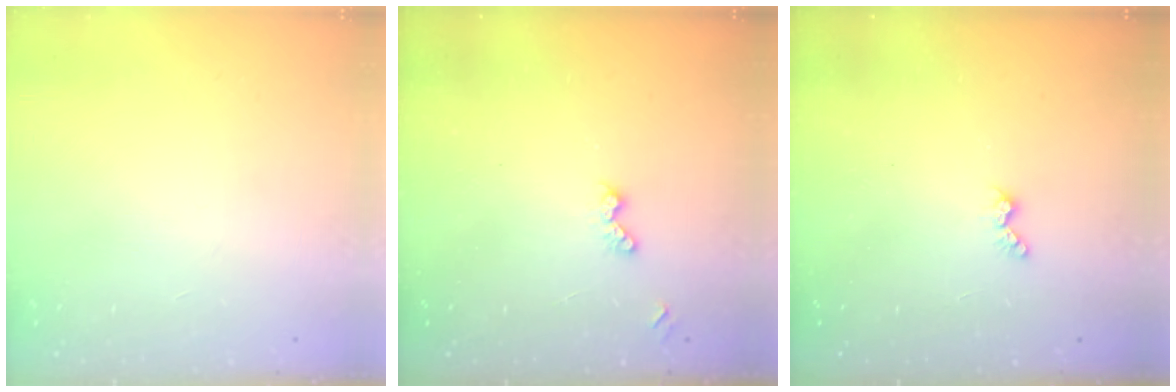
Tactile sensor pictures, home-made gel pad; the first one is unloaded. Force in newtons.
{"total": 5.2, "press": 5.1, "slide": 0.8}
{"total": 3.7, "press": 3.6, "slide": 0.7}